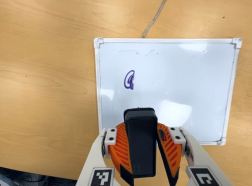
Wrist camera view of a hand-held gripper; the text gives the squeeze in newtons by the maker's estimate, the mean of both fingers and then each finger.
{"total": 10.8, "left": 11.1, "right": 10.4}